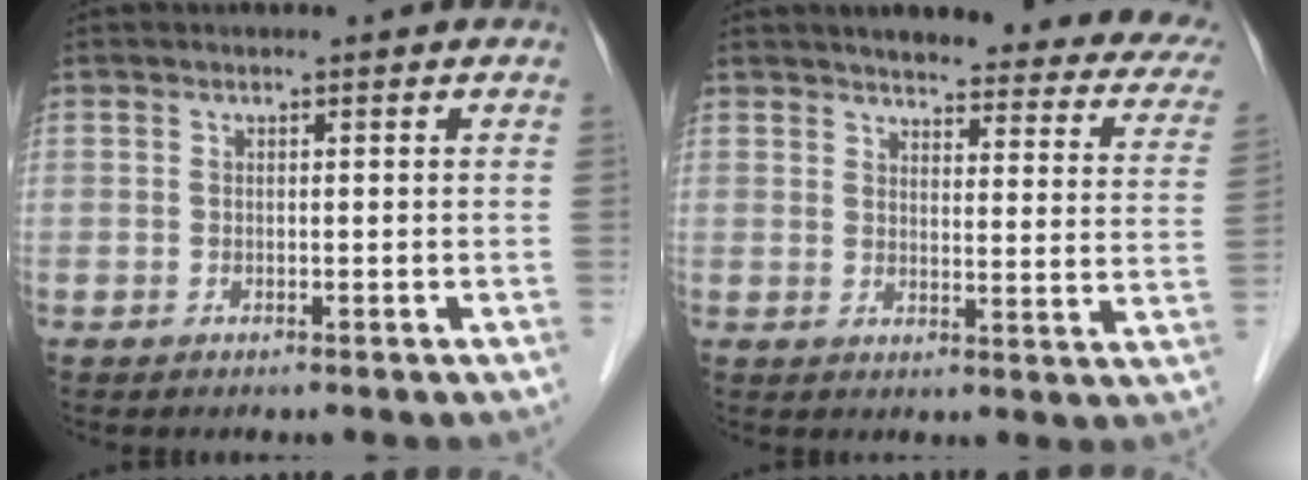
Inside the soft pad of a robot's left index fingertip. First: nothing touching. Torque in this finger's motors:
{"motor_torque": [-0.36, -0.71, 0.43, 0.09]}